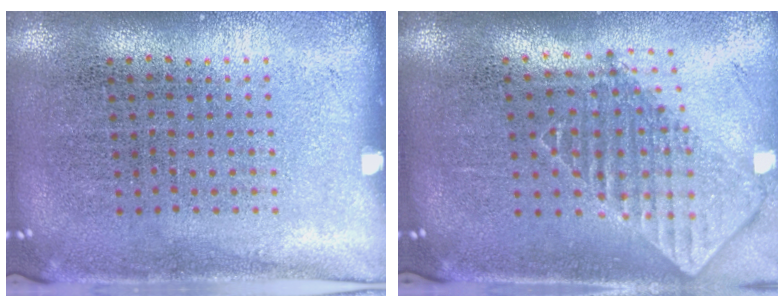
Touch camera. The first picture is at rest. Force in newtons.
{"total": 2.1, "press": 1.6, "slide": 1.3}